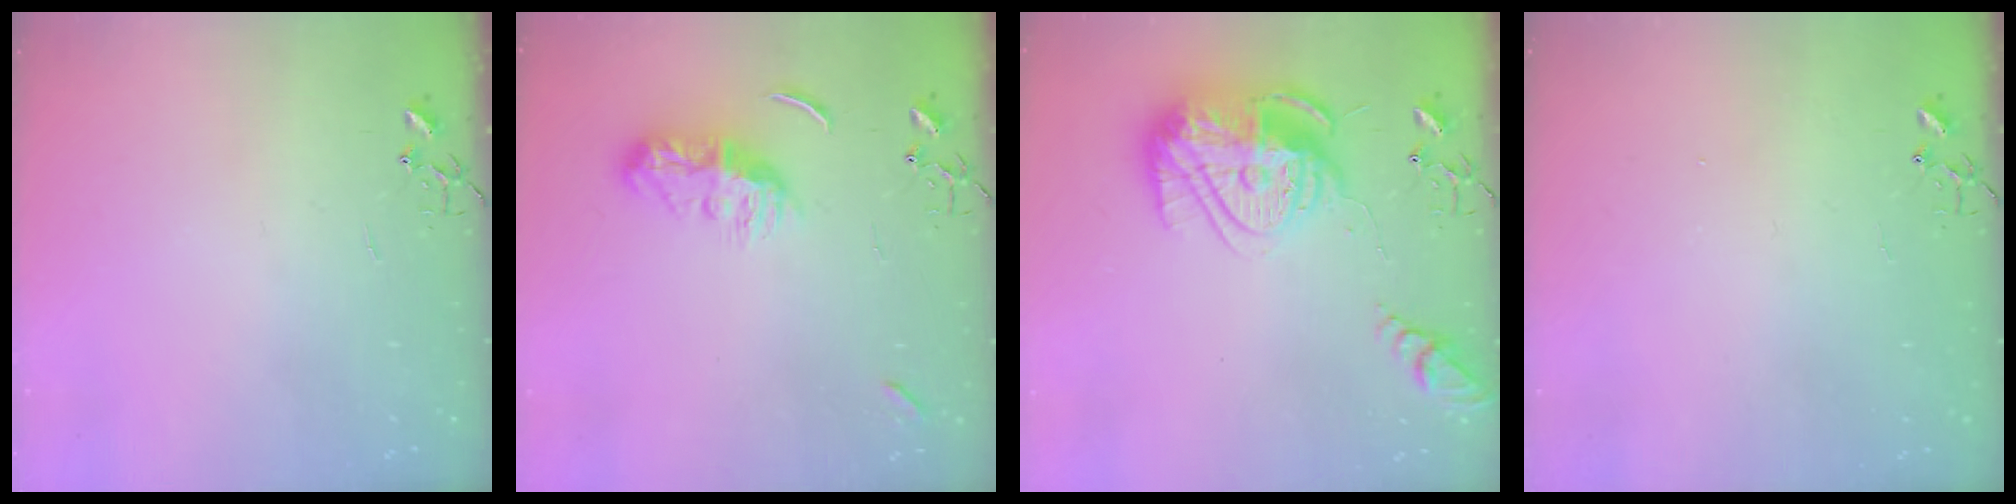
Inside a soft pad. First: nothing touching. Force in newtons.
{"total": 9.1, "press": 9.1, "slide": 0.8}
{"total": 18.9, "press": 18.9, "slide": 1.6}
{"total": 1.1, "press": 1.1, "slide": 0.1}